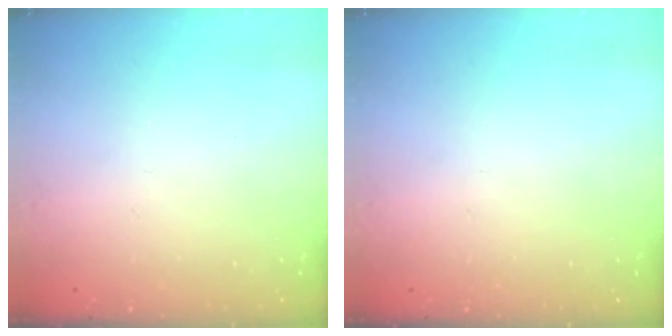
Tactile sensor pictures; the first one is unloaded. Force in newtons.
{"total": 0.0}